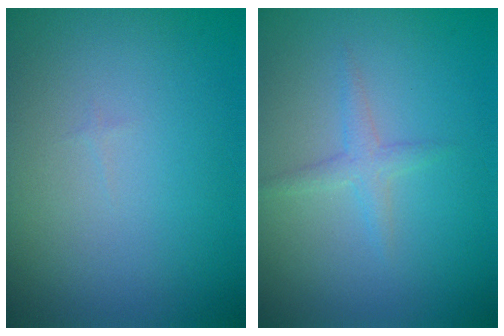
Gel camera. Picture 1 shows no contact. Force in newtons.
{"total": 1.4, "press": 1.4, "slide": 0.0}